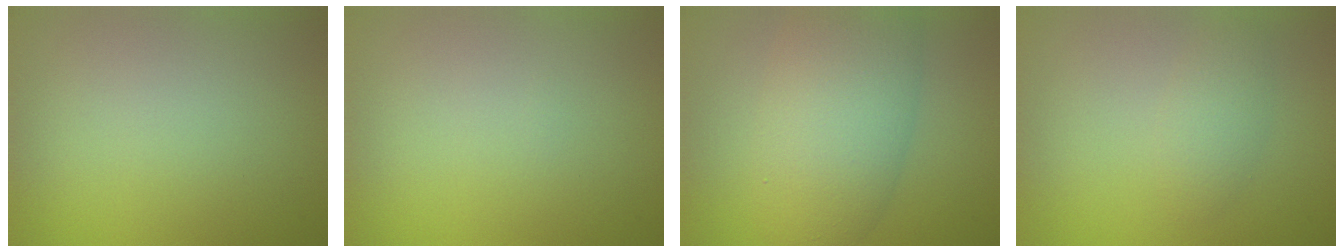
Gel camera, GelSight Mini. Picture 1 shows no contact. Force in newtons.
{"total": 0.0}
{"total": 7.8, "press": 7.8, "slide": 0.4}
{"total": 1.8, "press": 1.8, "slide": 0.1}